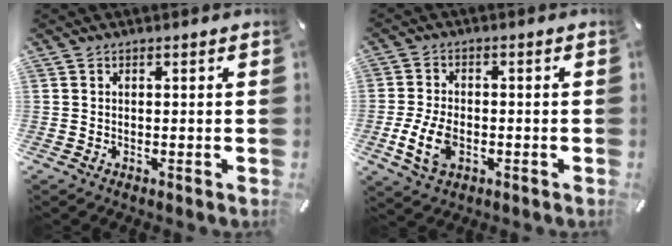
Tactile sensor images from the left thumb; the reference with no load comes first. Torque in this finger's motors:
{"motor_torque": [-0.29, 0.81, 0.84, 0.35, 0.23]}